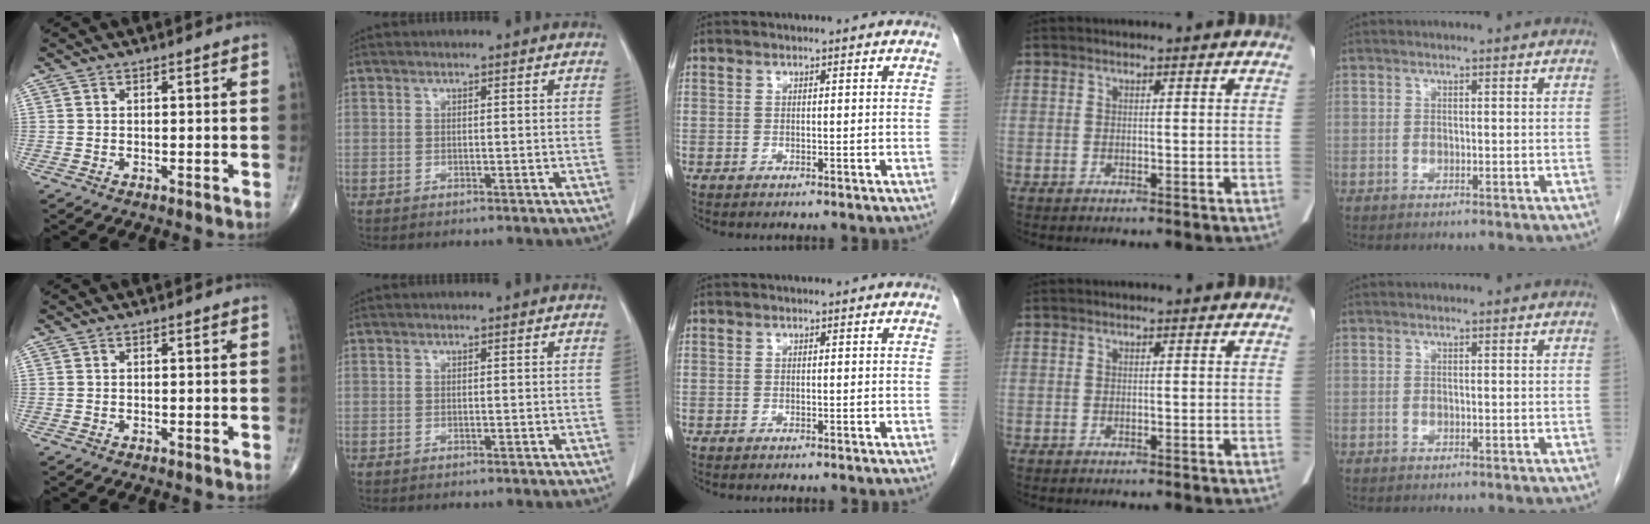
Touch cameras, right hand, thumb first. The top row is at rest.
{}